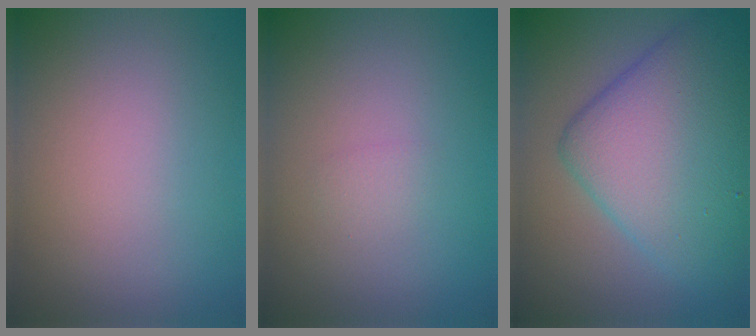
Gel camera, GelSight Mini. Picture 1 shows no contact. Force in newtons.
{"total": 0.7, "press": 0.7, "slide": 0.0}
{"total": 9.8, "press": 9.8, "slide": 0.1}